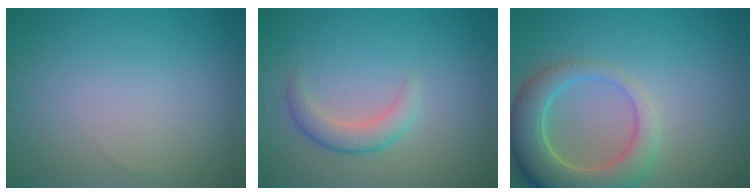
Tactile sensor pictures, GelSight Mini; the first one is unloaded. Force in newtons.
{"total": 2.4, "press": 2.4, "slide": 0.2}
{"total": 6.8, "press": 6.7, "slide": 0.9}